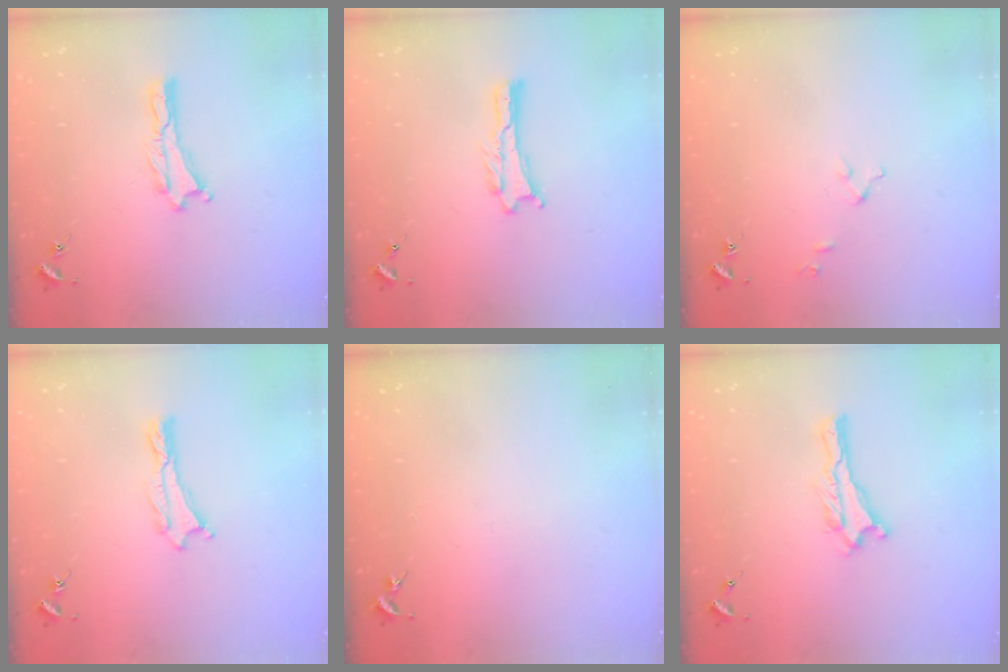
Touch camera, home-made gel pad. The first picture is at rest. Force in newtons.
{"total": 0.0}
{"total": 2.6, "press": 2.6, "slide": 0.3}
{"total": 0.0}
{"total": 0.0}
{"total": 0.0}